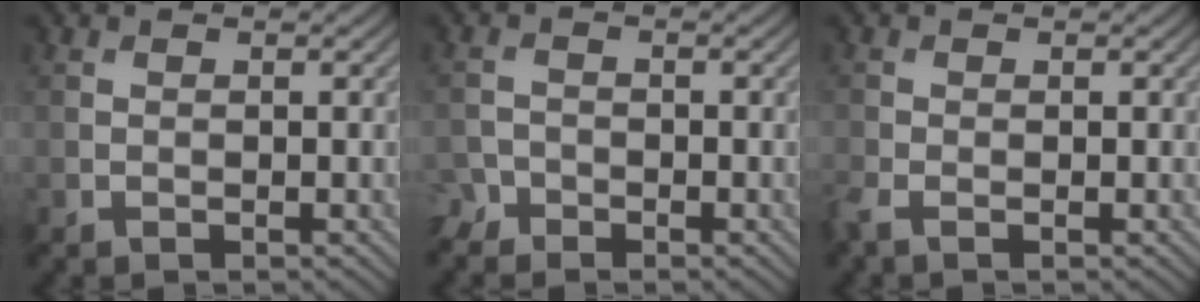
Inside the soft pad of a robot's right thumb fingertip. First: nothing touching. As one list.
[{"total": 2.1, "force": [-1.8, 1.1, 0.3], "torque": [-0.009, -0.004, -0.045]}, {"total": 1.5, "force": [-1.1, 0.3, 1.0], "torque": [-0.034, -0.008, -0.030]}]